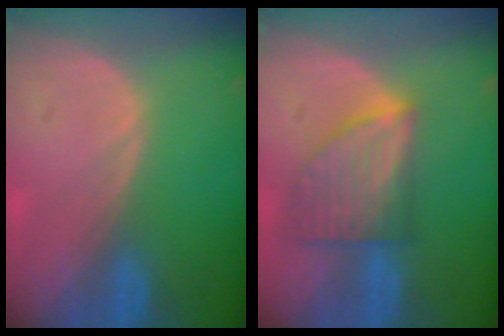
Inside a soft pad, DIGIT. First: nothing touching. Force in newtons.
{"total": 7.5, "press": 6.9, "slide": 3.0}